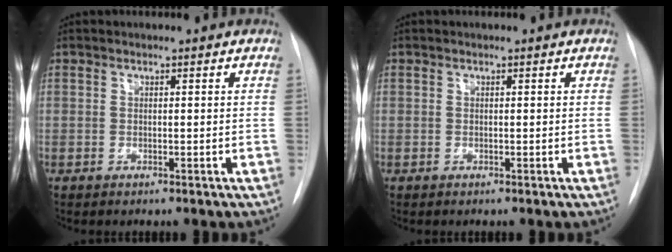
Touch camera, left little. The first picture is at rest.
{"total": 0.0}